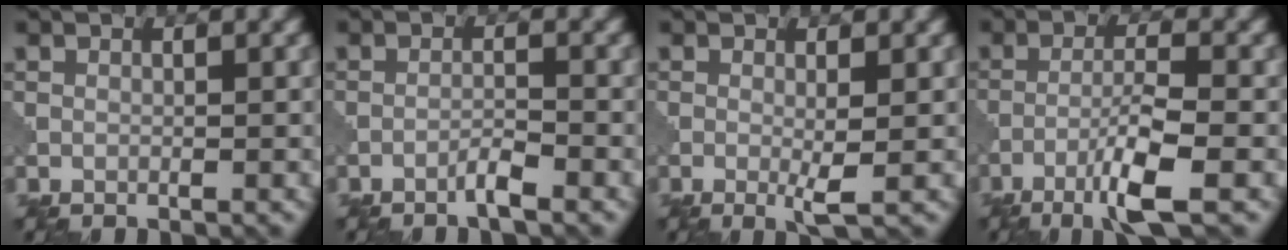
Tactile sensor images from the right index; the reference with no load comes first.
{"total": 1.6, "force": [-1.2, 0.0, 1.1], "torque": [-0.018, 0.007, -0.029]}
{"total": 2.0, "force": [-0.2, 0.1, 2.0], "torque": [-0.039, -0.007, -0.004]}
{"total": 5.5, "force": [-2.9, 0.4, 4.6], "torque": [-0.081, 0.007, -0.062]}